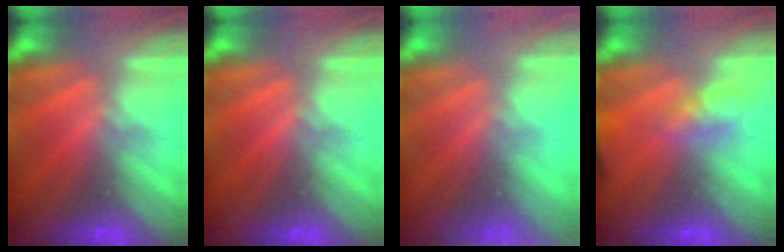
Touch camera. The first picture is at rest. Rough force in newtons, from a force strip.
{"total": 0.0}
{"total": 3.0}
{"total": 4.6}